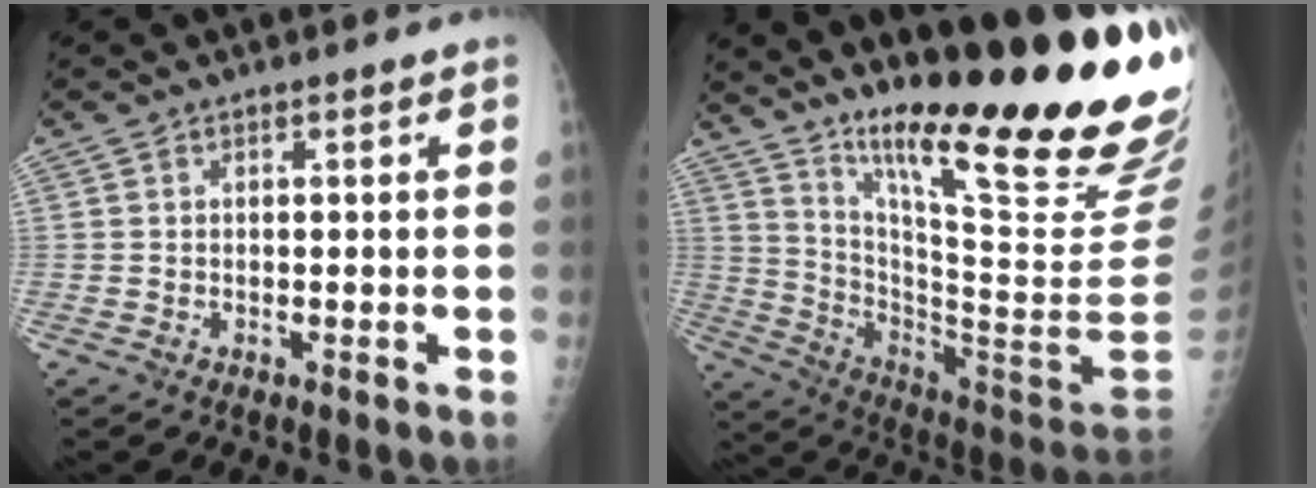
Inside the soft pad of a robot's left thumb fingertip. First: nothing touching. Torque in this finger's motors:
{"motor_torque": [3.76, 1.24, 1.08, -1.69, 0.29]}